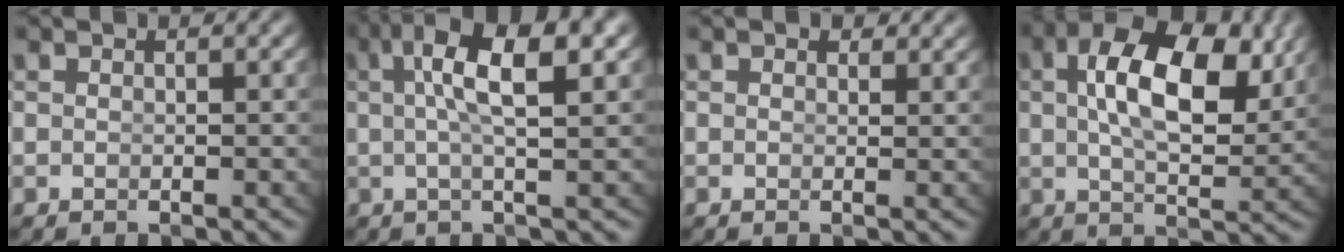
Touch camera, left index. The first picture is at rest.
{"total": 7.6, "force": [2.6, 1.9, 6.9], "torque": [-0.117, 0.017, 0.037]}
{"total": 1.1, "force": [1.0, 0.4, 0.4], "torque": [-0.001, 0.000, 0.015]}
{"total": 8.7, "force": [2.8, 3.4, 7.5], "torque": [-0.115, -0.001, 0.043]}